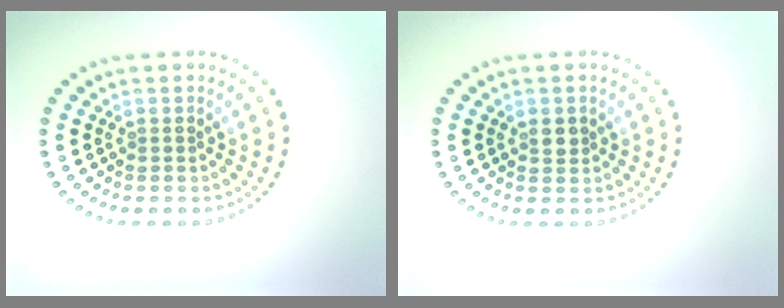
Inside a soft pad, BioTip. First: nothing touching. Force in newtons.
{"total": 1.1, "press": 1.0, "slide": 0.4}